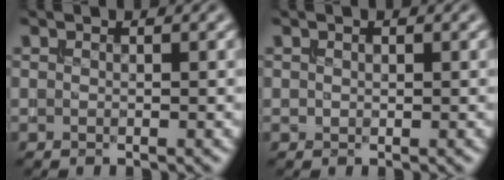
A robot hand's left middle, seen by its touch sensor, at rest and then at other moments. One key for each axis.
{"total": 0.0}